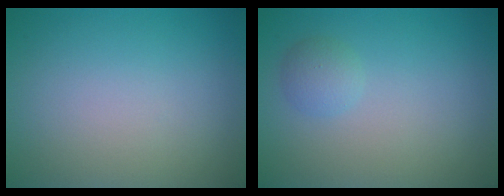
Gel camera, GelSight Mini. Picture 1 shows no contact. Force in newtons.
{"total": 1.4, "press": 1.4, "slide": 0.1}